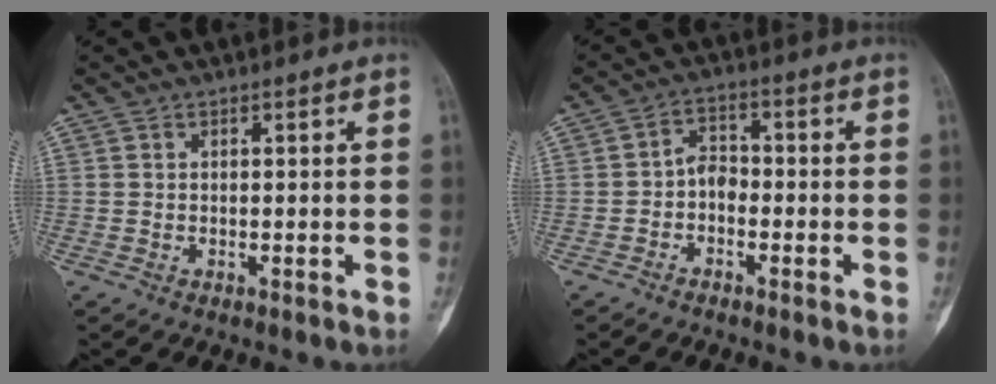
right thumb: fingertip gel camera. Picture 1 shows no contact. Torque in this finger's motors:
{"motor_torque": [1.39, 0.70, -0.19, -0.11, 0.00]}